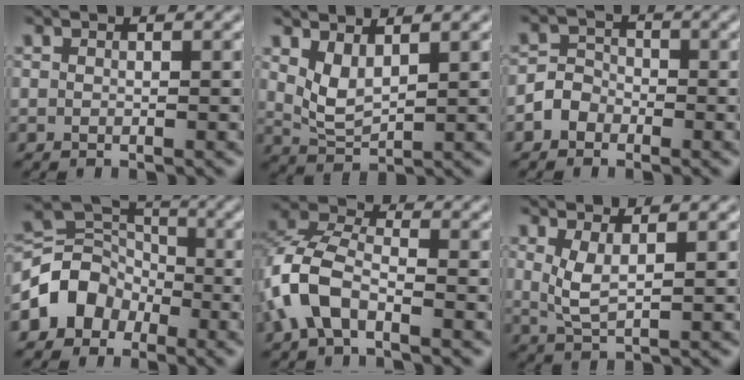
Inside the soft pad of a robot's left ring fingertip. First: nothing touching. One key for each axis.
{"total": 2.7, "fx": 1.4, "fy": 1.2, "fz": 1.9, "tx": -0.047, "ty": -0.011, "tz": 0.036}
{"total": 2.3, "fx": -1.2, "fy": 1.8, "fz": 0.6, "tx": 0.004, "ty": 0.008, "tz": -0.031}
{"total": 5.2, "fx": -2.6, "fy": 4.2, "fz": 1.7, "tx": -0.011, "ty": 0.011, "tz": -0.060}
{"total": 5.8, "fx": -2.5, "fy": 3.1, "fz": 4.2, "tx": -0.094, "ty": 0.007, "tz": -0.060}
{"total": 2.4, "fx": 0.9, "fy": 0.7, "fz": 2.1, "tx": -0.049, "ty": -0.006, "tz": 0.023}